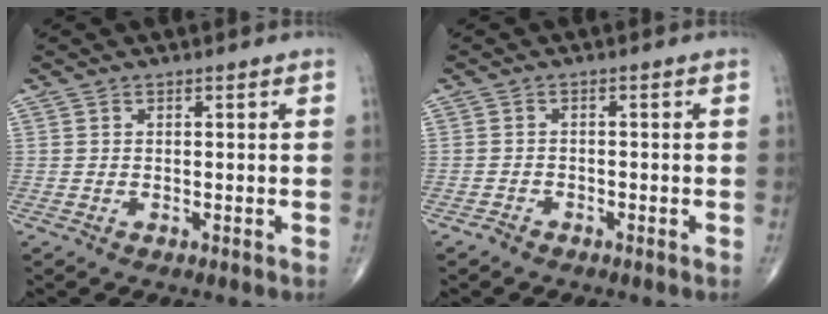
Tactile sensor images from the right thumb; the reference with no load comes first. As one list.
[{"total": 1.2, "force": [-1.1, 0.6, 0.2], "torque": [-0.007, 0.003, -0.023]}]